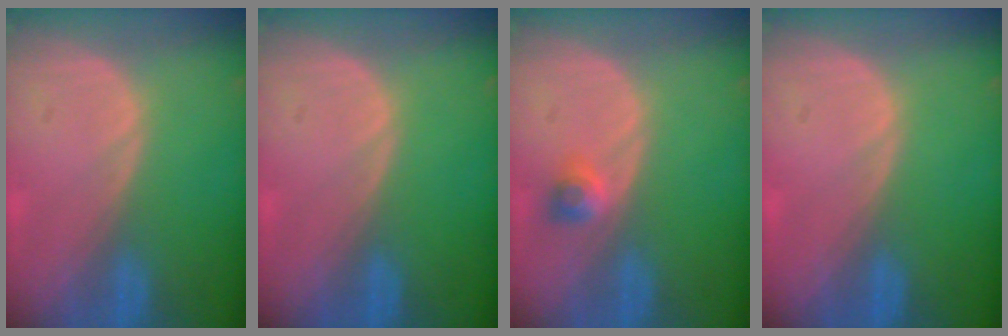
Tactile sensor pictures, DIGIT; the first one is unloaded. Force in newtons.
{"total": 0.0}
{"total": 2.4, "press": 2.0, "slide": 1.3}
{"total": 0.0}